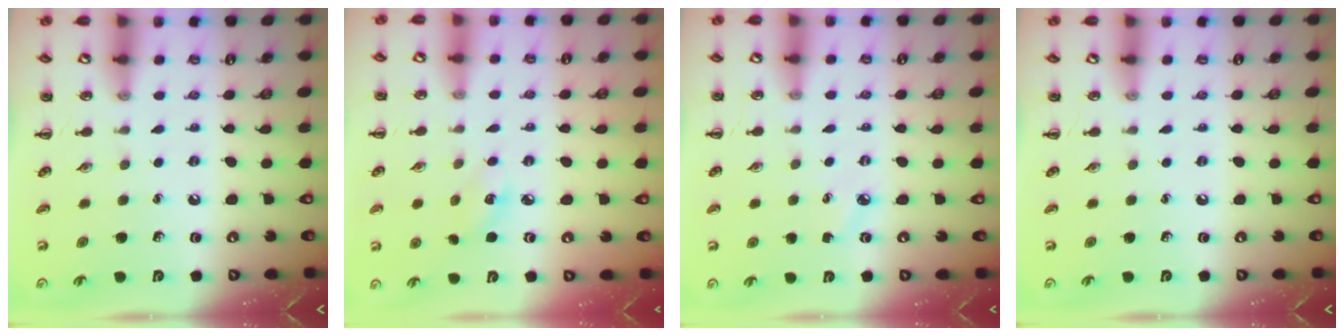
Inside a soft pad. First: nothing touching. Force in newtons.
{"total": 4.8, "press": 4.6, "slide": 1.3}
{"total": 2.0, "press": 1.9, "slide": 0.7}
{"total": 0.0}